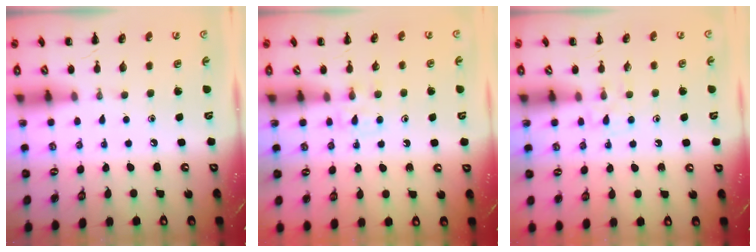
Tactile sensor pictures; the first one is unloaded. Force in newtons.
{"total": 3.6, "press": 3.4, "slide": 1.2}
{"total": 4.8, "press": 4.6, "slide": 1.5}